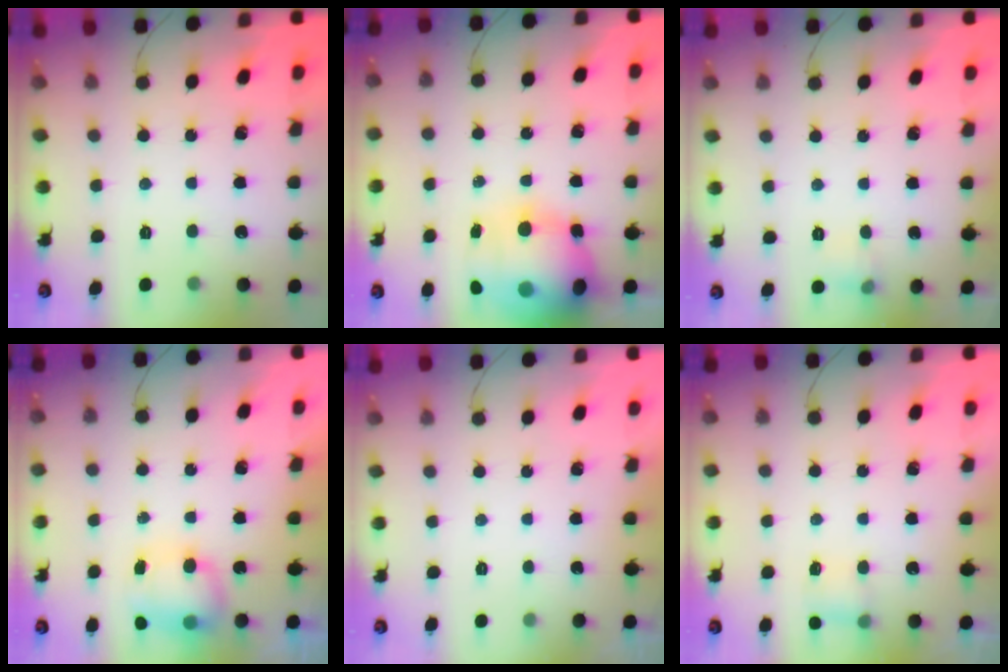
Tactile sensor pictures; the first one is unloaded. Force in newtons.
{"total": 21.5, "press": 20.9, "slide": 4.9}
{"total": 4.9, "press": 4.8, "slide": 1.1}
{"total": 8.7, "press": 8.6, "slide": 1.7}
{"total": 0.0}
{"total": 4.3, "press": 4.2, "slide": 1.2}